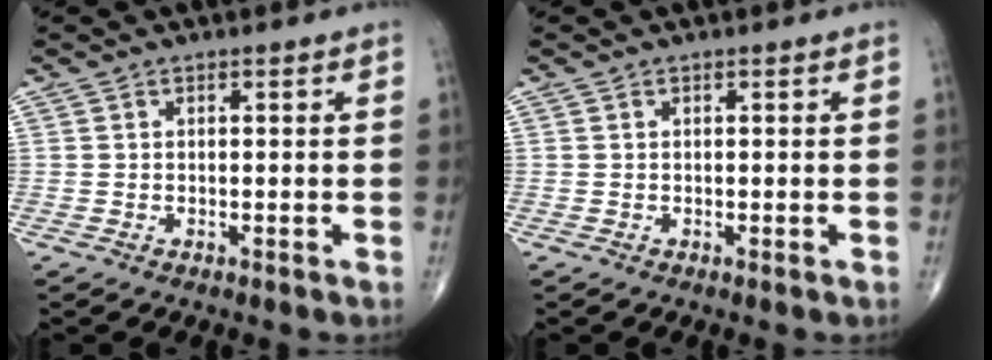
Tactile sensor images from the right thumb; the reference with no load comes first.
{"total": 0.0}